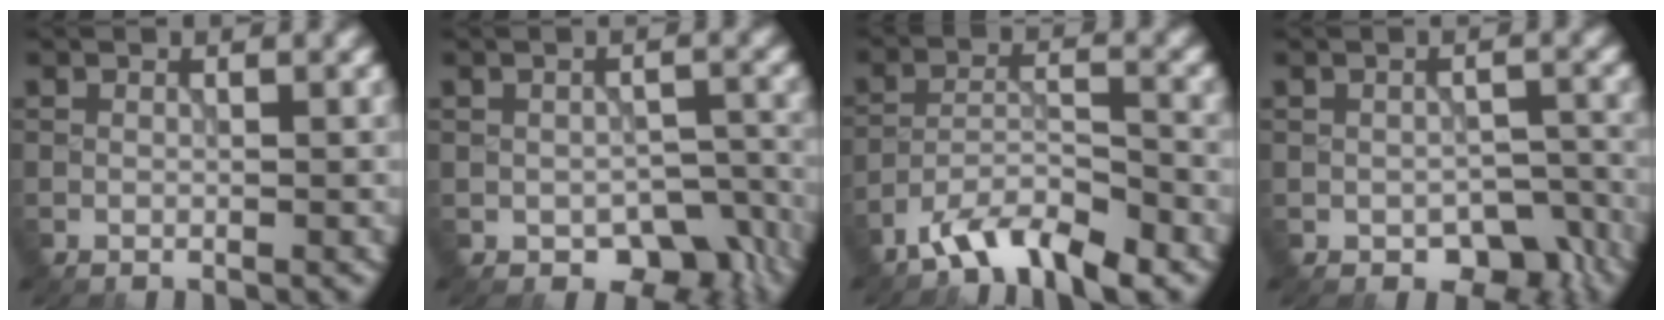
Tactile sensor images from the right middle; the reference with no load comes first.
{"total": 5.3, "force": [-2.6, 3.3, 3.2], "torque": [-0.035, -0.019, -0.030]}
{"total": 5.7, "force": [-4.6, 1.4, 3.2], "torque": [-0.055, 0.001, -0.086]}
{"total": 4.3, "force": [-2.2, 2.6, 2.6], "torque": [-0.031, -0.013, -0.026]}